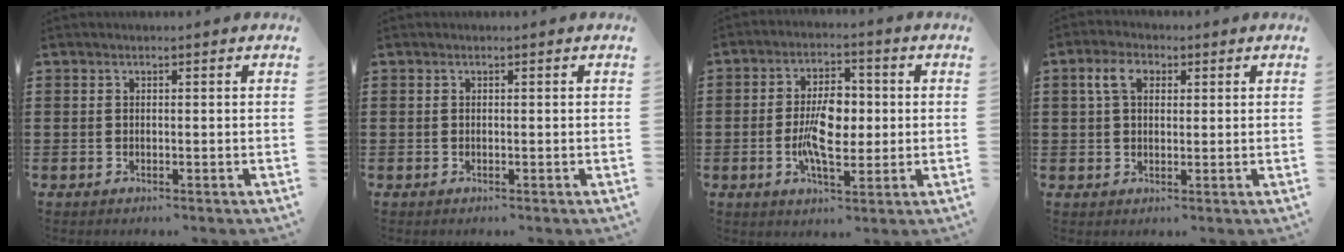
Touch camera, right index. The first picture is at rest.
{"total": 0.0}
{"total": 8.0, "force": [-0.6, 3.9, 6.9], "torque": [-0.136, 0.002, -0.019]}
{"total": 4.3, "force": [1.6, 2.6, 3.0], "torque": [-0.070, 0.014, 0.025]}